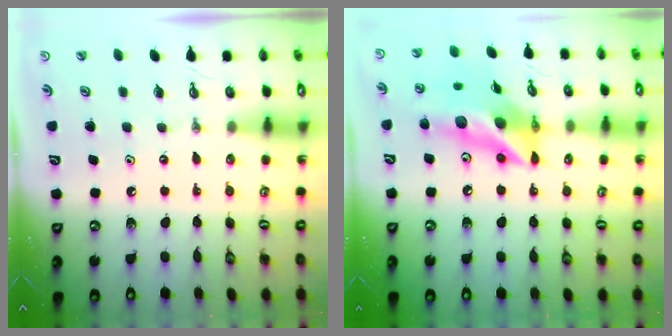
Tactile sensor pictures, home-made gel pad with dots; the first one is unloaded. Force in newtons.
{"total": 15.6, "press": 15.6, "slide": 1.5}